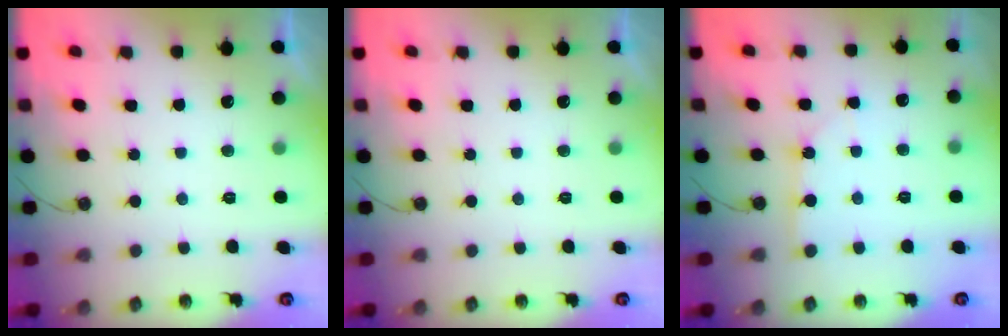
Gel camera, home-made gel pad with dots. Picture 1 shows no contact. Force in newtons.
{"total": 0.0}
{"total": 3.0, "press": 3.0, "slide": 0.4}